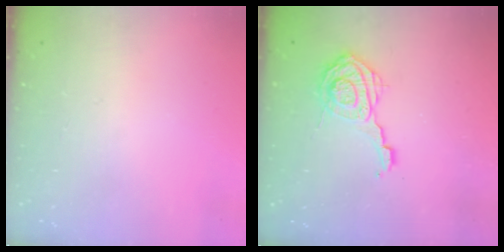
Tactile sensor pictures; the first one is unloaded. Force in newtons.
{"total": 11.2, "press": 11.2, "slide": 1.3}